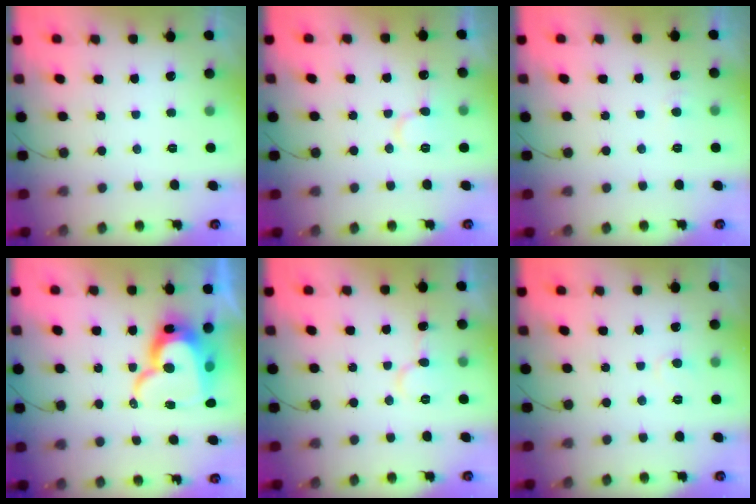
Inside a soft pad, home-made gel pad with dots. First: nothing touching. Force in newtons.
{"total": 8.2, "press": 8.1, "slide": 1.4}
{"total": 3.7, "press": 3.7, "slide": 0.5}
{"total": 17.9, "press": 17.8, "slide": 1.8}
{"total": 6.6, "press": 6.6, "slide": 0.6}
{"total": 4.3, "press": 4.2, "slide": 0.4}